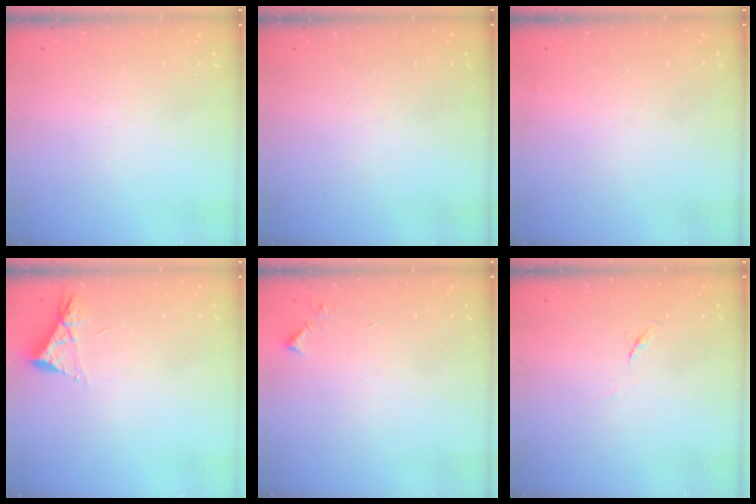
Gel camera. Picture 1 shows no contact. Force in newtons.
{"total": 0.0}
{"total": 3.2, "press": 3.2, "slide": 0.4}
{"total": 4.5, "press": 4.4, "slide": 0.5}
{"total": 3.8, "press": 3.8, "slide": 0.5}
{"total": 4.0, "press": 4.0, "slide": 0.6}